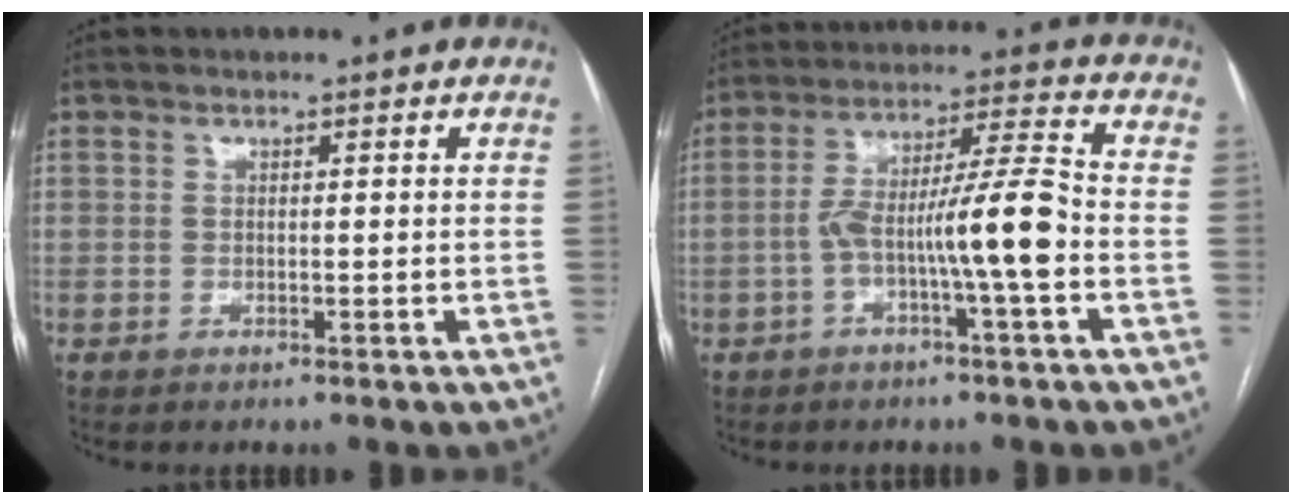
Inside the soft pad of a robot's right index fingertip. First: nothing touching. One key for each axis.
{"total": 10.8, "fx": -2.9, "fy": -0.1, "fz": 10.4, "tx": -0.185, "ty": 0.020, "tz": -0.053}